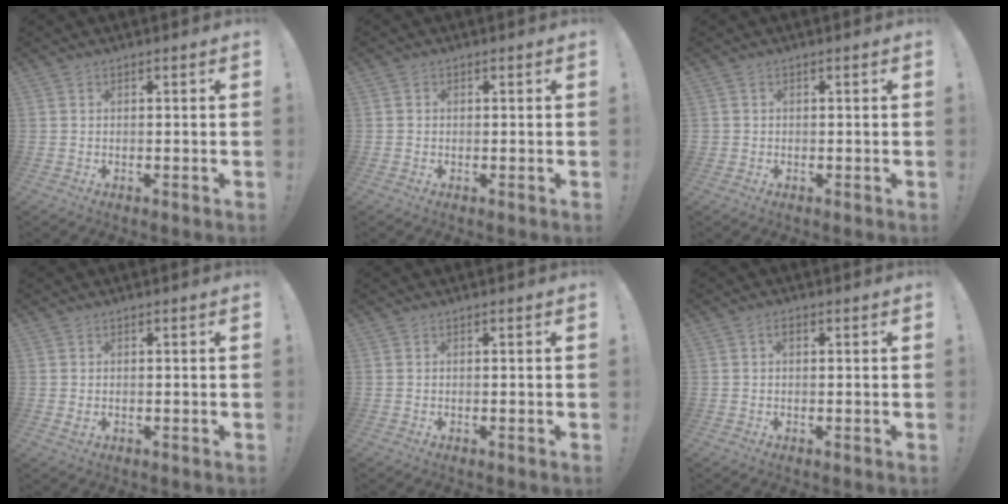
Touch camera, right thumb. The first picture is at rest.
{"total": 0.9, "force": [0.0, 0.9, 0.2], "torque": [-0.003, 0.002, 0.000]}
{"total": 0.9, "force": [0.0, 0.9, 0.1], "torque": [-0.004, 0.005, 0.000]}
{"total": 0.9, "force": [0.4, 0.6, 0.5], "torque": [-0.011, 0.002, 0.008]}
{"total": 0.0}
{"total": 1.4, "force": [0.2, 0.8, 1.1], "torque": [-0.024, 0.005, 0.002]}